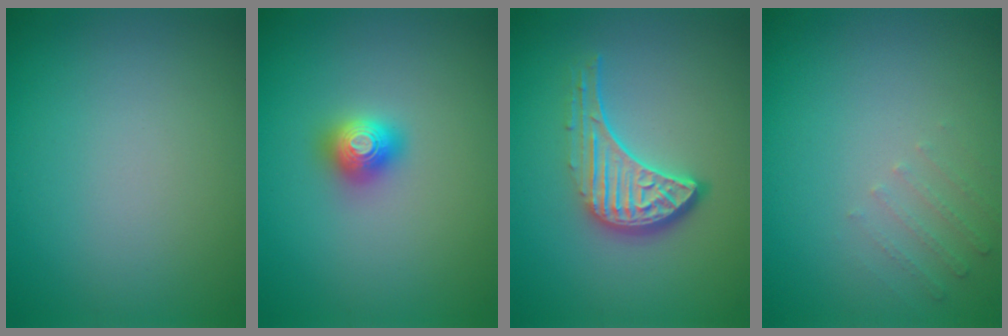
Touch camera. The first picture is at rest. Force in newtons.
{"total": 2.0, "press": 2.0, "slide": 0.2}
{"total": 4.5, "press": 3.3, "slide": 3.1}
{"total": 1.3, "press": 1.3, "slide": 0.4}